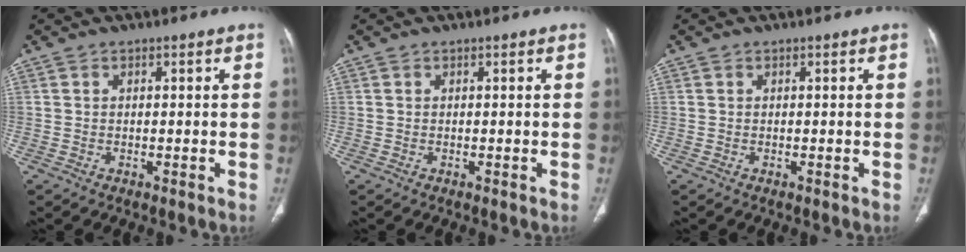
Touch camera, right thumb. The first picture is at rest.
{"total": 0.0}
{"total": 0.0}